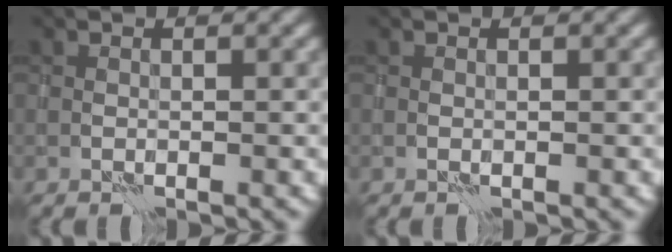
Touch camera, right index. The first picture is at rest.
{"total": 0.0}